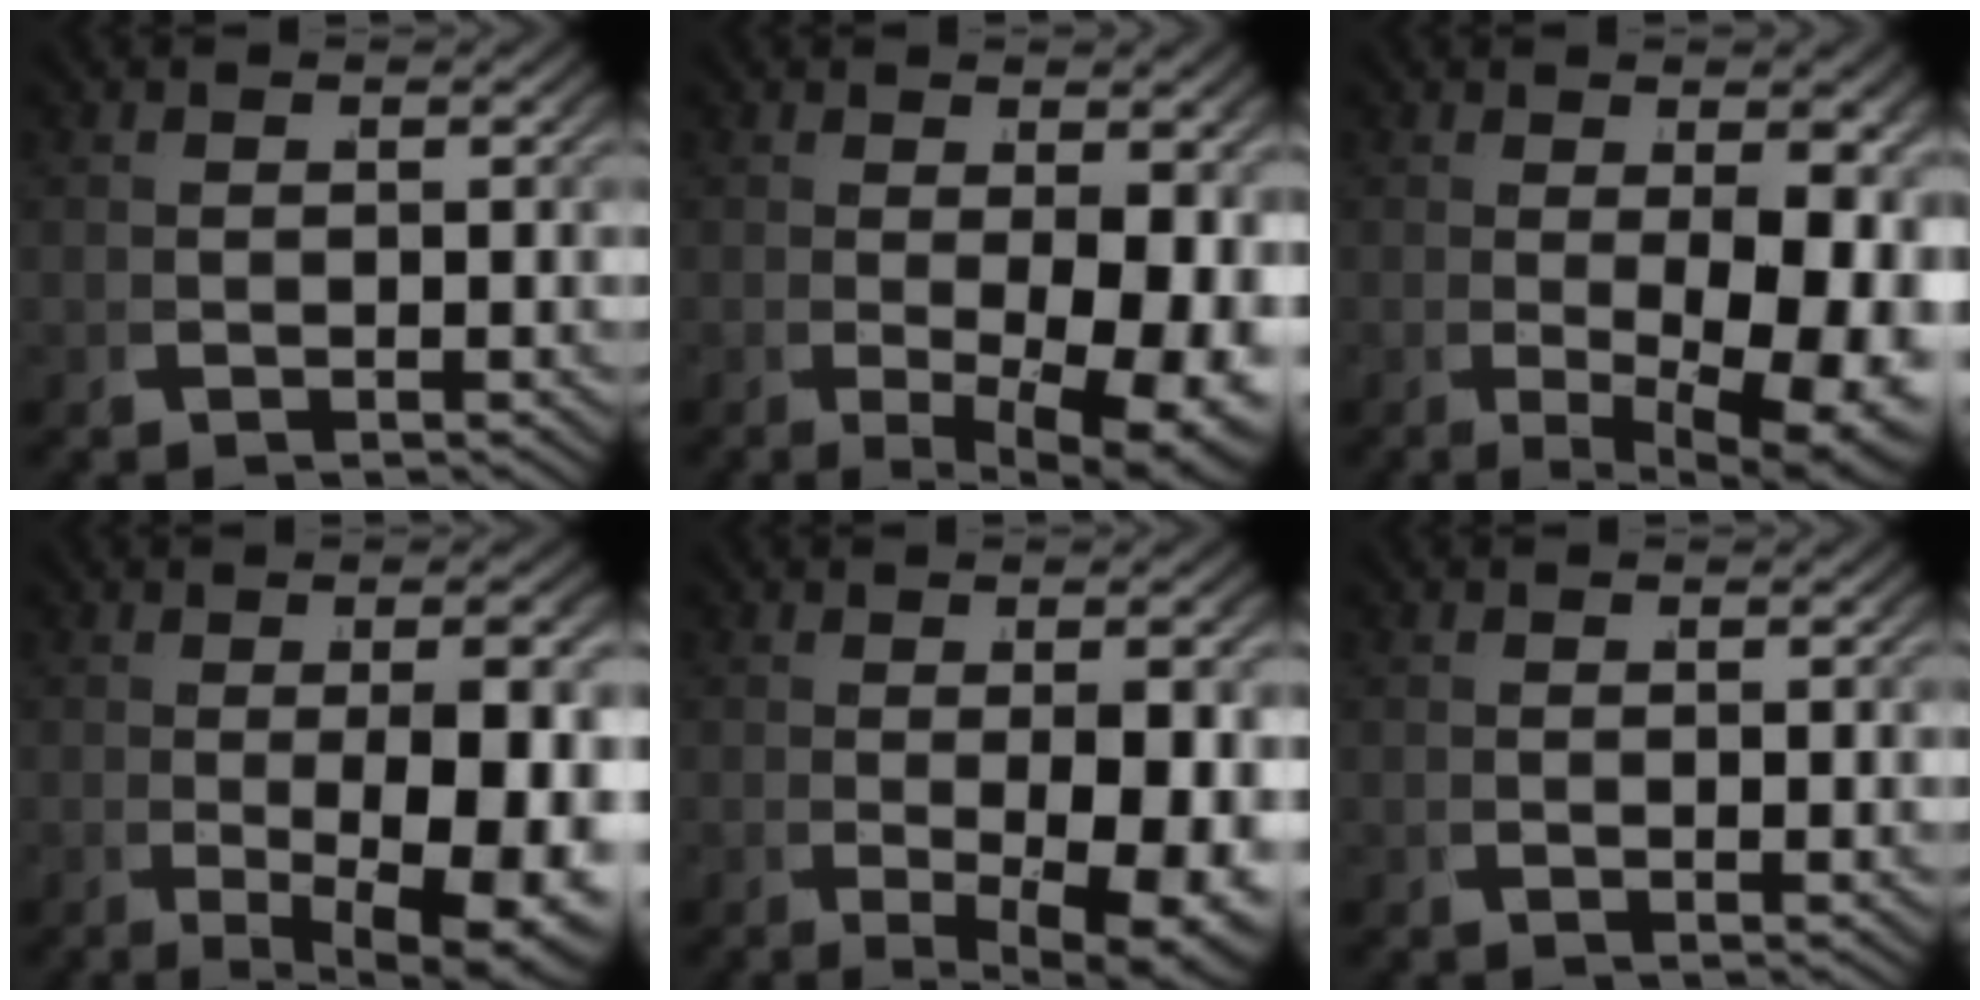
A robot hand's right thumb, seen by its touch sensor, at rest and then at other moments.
{"total": 8.0, "force": [-0.5, 3.8, 7.0], "torque": [-0.111, -0.027, 0.009]}
{"total": 9.3, "force": [-0.5, 4.3, 8.2], "torque": [-0.128, -0.030, 0.012]}
{"total": 9.7, "force": [-1.2, 4.1, 8.7], "torque": [-0.136, -0.018, 0.001]}
{"total": 8.0, "force": [-0.7, 3.6, 7.1], "torque": [-0.111, -0.014, 0.000]}
{"total": 0.8, "force": [0.5, 0.0, 0.6], "torque": [-0.012, 0.000, 0.008]}